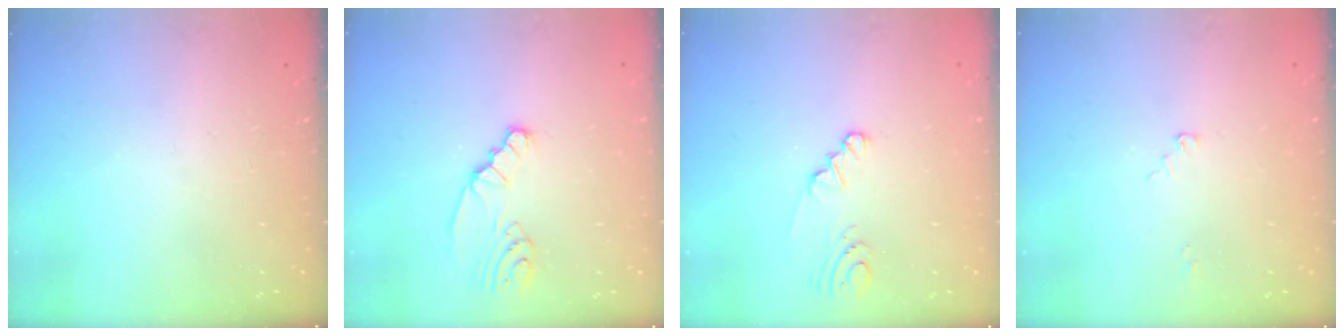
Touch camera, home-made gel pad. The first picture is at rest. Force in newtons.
{"total": 2.3, "press": 2.2, "slide": 0.3}
{"total": 1.2, "press": 1.2, "slide": 0.1}
{"total": 2.1, "press": 2.1, "slide": 0.2}